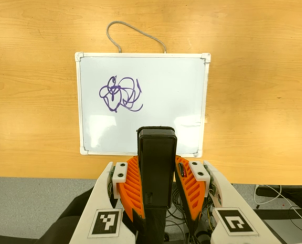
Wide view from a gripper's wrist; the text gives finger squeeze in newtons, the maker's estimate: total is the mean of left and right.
{"total": 5.0, "left": 3.3, "right": 6.7}